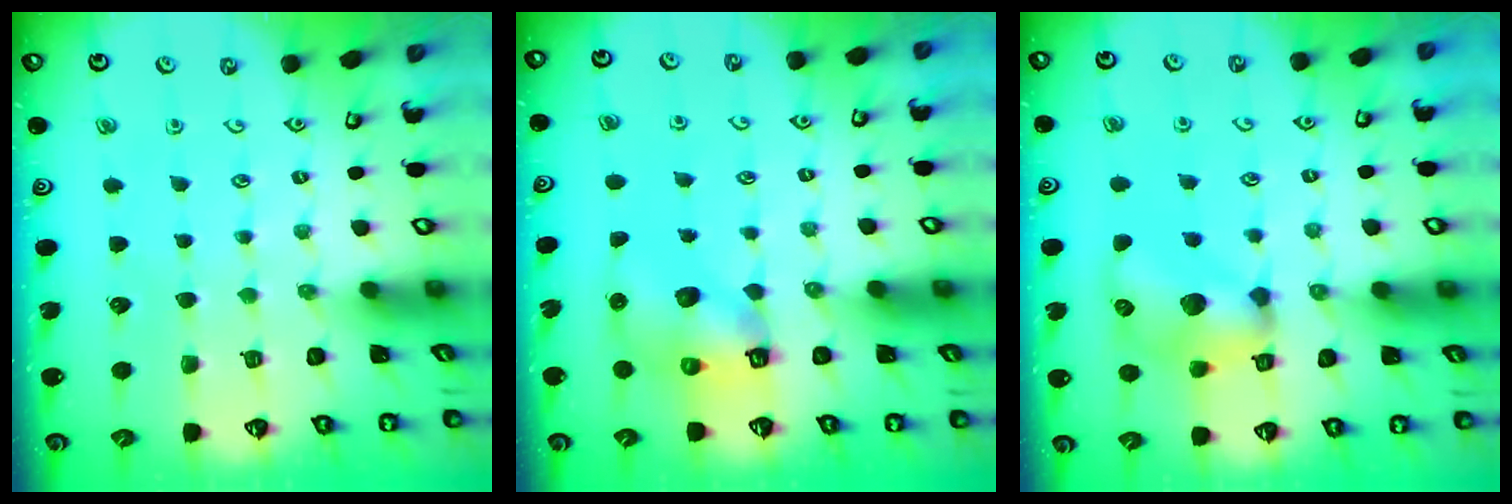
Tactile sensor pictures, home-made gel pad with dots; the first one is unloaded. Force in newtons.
{"total": 9.3, "press": 9.3, "slide": 0.7}
{"total": 12.7, "press": 12.7, "slide": 0.7}